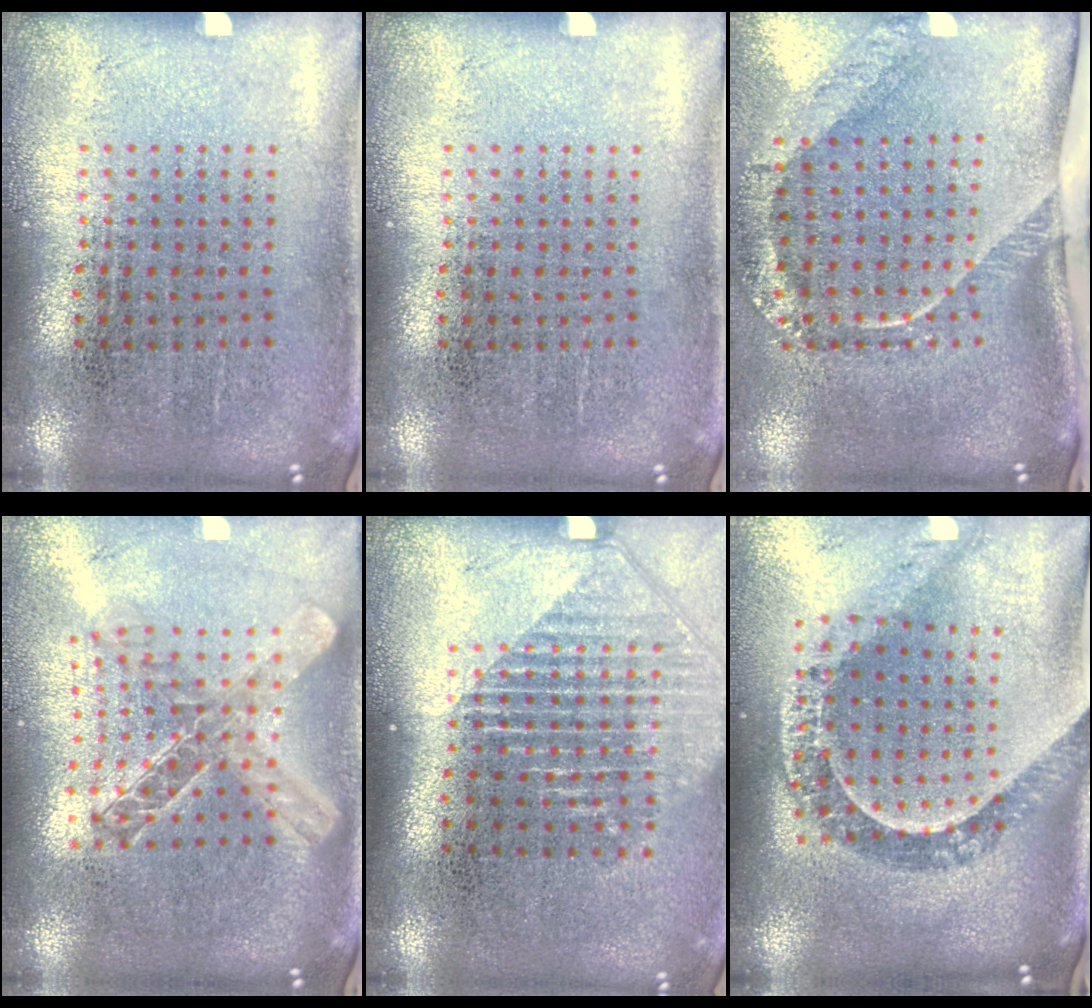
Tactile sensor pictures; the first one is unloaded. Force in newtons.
{"total": 0.0}
{"total": 2.6, "press": 1.7, "slide": 2.0}
{"total": 1.8, "press": 1.5, "slide": 1.0}
{"total": 1.5, "press": 1.4, "slide": 0.6}
{"total": 1.4, "press": 1.3, "slide": 0.6}